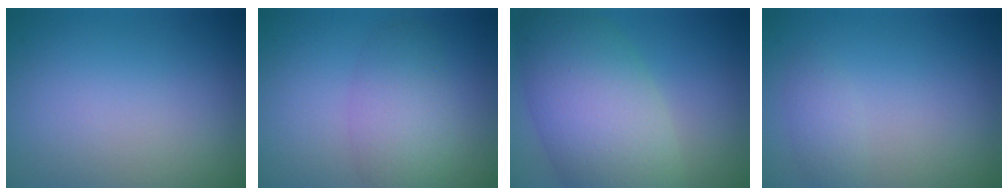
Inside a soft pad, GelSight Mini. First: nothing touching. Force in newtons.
{"total": 4.0, "press": 4.0, "slide": 0.1}
{"total": 9.6, "press": 9.6, "slide": 0.4}
{"total": 1.3, "press": 1.3, "slide": 0.1}